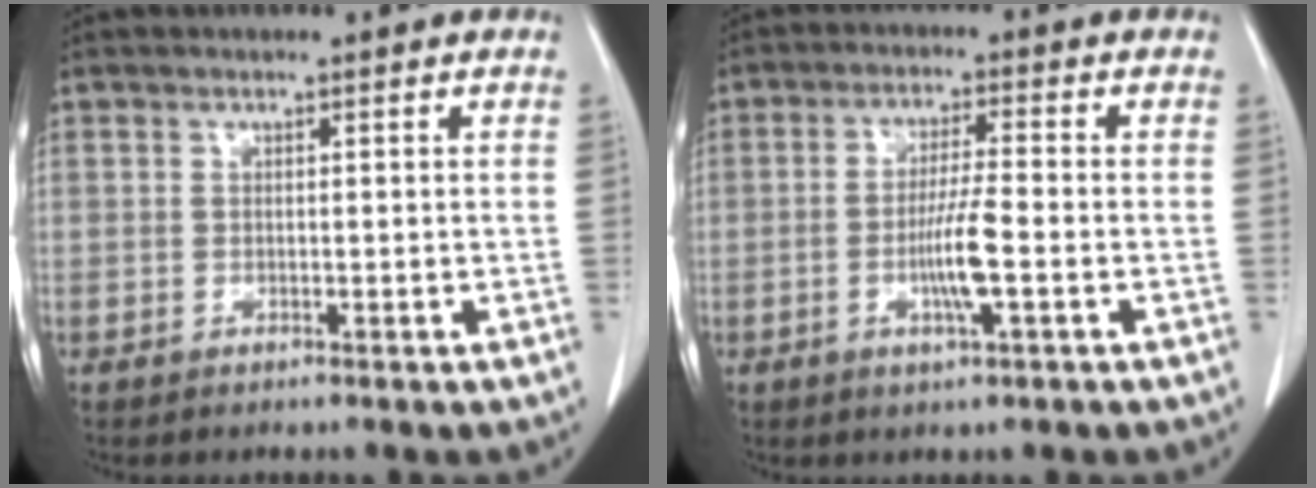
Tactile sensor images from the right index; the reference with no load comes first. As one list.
[{"total": 6.3, "force": [-1.7, 0.3, 6.1], "torque": [-0.117, -0.007, -0.032]}]